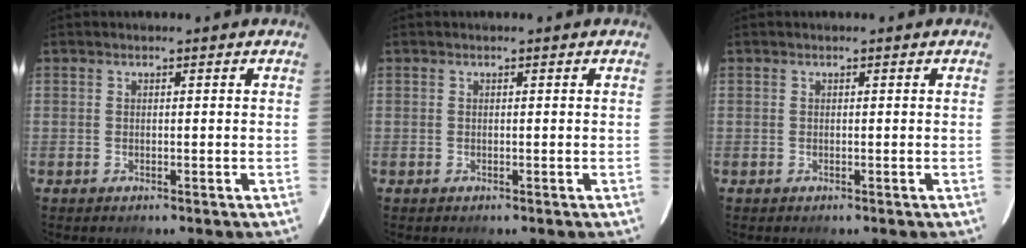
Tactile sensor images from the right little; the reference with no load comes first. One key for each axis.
{"total": 0.0}
{"total": 0.0}